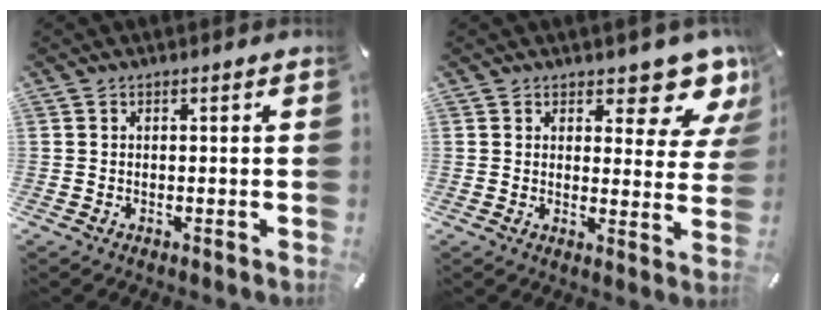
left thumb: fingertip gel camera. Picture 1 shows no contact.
{"total": 9.3, "force": [7.6, 3.6, 4.0], "torque": [-0.026, -0.074, 0.126]}